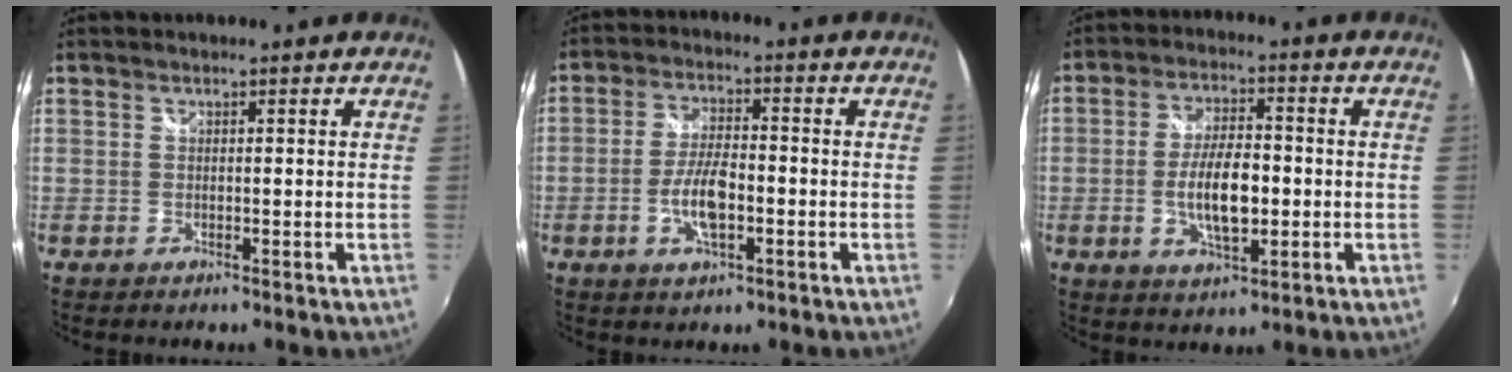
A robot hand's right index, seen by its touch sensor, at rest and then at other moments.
{"total": 7.3, "force": [-2.4, 2.6, 6.4], "torque": [-0.130, -0.002, -0.043]}
{"total": 9.6, "force": [-1.7, 3.9, 8.5], "torque": [-0.163, -0.003, -0.026]}